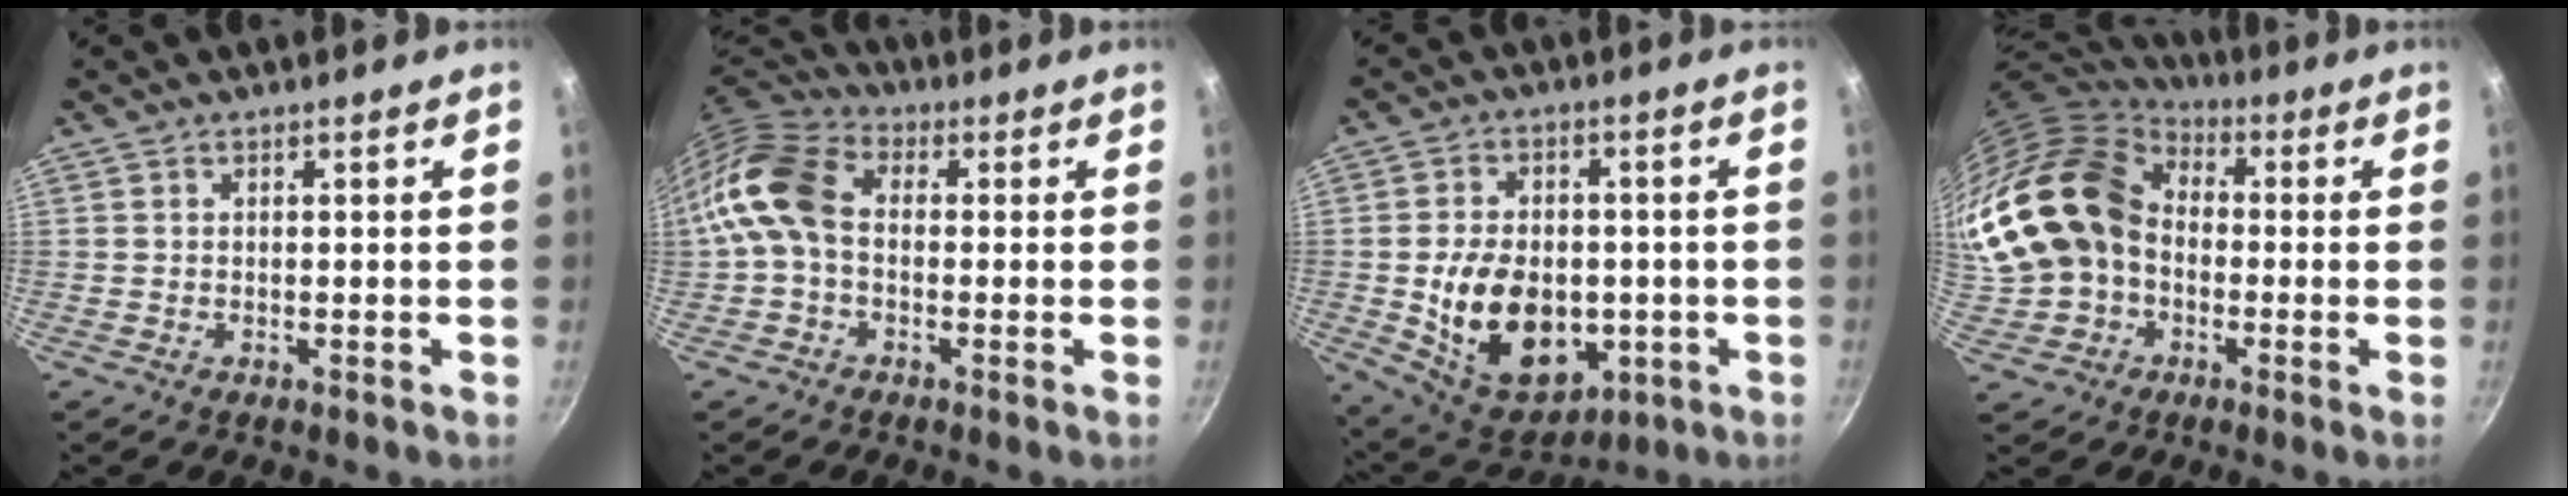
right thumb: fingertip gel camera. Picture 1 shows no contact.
{"total": 11.7, "force": [-0.9, 8.3, 8.2], "torque": [-0.149, 0.035, -0.039]}
{"total": 17.9, "force": [-2.8, 12.3, 12.7], "torque": [-0.182, 0.004, -0.023]}
{"total": 22.8, "force": [0.1, 18.2, 13.8], "torque": [-0.288, 0.053, 0.006]}